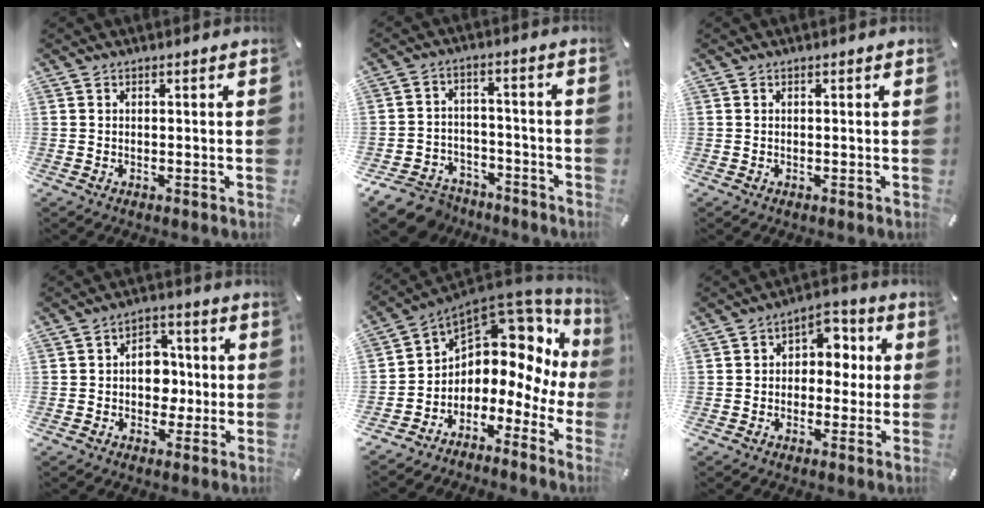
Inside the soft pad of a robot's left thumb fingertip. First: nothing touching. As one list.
[{"total": 9.1, "force": [-6.9, 5.5, 2.5], "torque": [-0.046, 0.039, -0.126]}, {"total": 0.0}, {"total": 8.2, "force": [-0.8, 6.6, 4.7], "torque": [-0.060, 0.013, -0.015]}, {"total": 8.4, "force": [4.4, 6.0, 3.9], "torque": [-0.063, -0.066, 0.070]}, {"total": 7.0, "force": [-0.3, 5.8, 3.8], "torque": [-0.037, 0.007, -0.015]}]